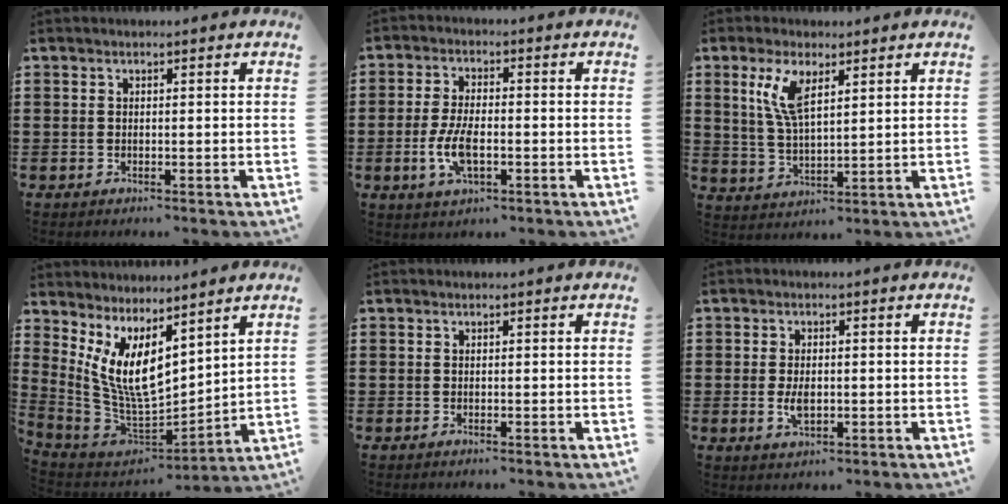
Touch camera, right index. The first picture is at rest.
{"total": 5.9, "force": [-1.5, 2.6, 5.1], "torque": [-0.113, -0.002, -0.030]}
{"total": 6.9, "force": [3.1, 2.5, 5.6], "torque": [-0.120, 0.005, 0.054]}
{"total": 9.4, "force": [4.6, 3.9, 7.2], "torque": [-0.177, -0.038, 0.085]}
{"total": 0.0}
{"total": 2.5, "force": [-0.3, 1.0, 2.2], "torque": [-0.047, -0.003, -0.007]}